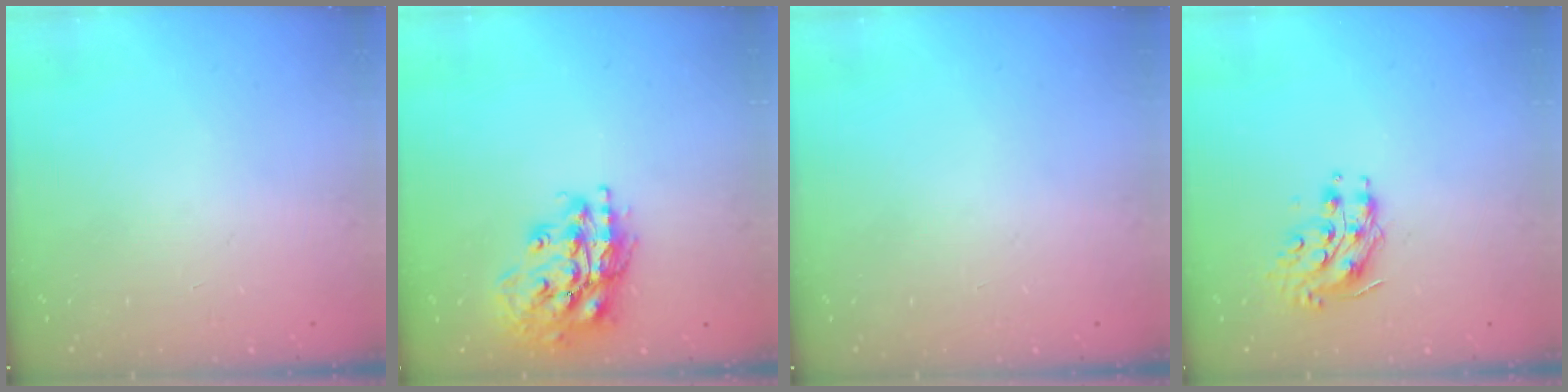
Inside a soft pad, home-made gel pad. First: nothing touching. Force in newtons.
{"total": 17.4, "press": 17.3, "slide": 2.4}
{"total": 0.0}
{"total": 9.0, "press": 9.0, "slide": 0.4}